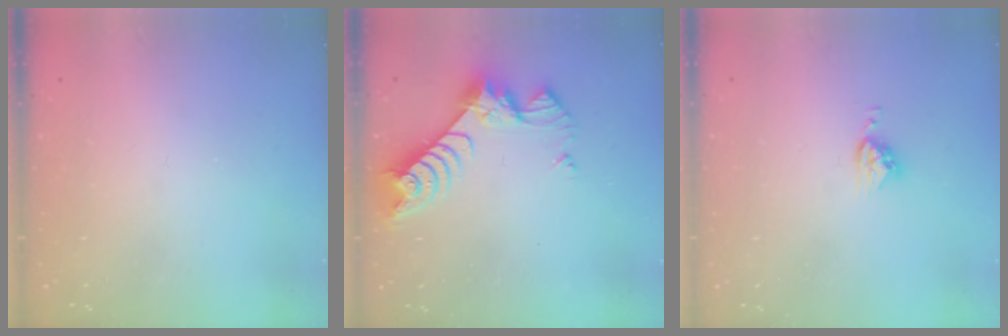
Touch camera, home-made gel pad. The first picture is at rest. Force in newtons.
{"total": 8.0, "press": 8.0, "slide": 0.8}
{"total": 5.0, "press": 5.0, "slide": 0.1}